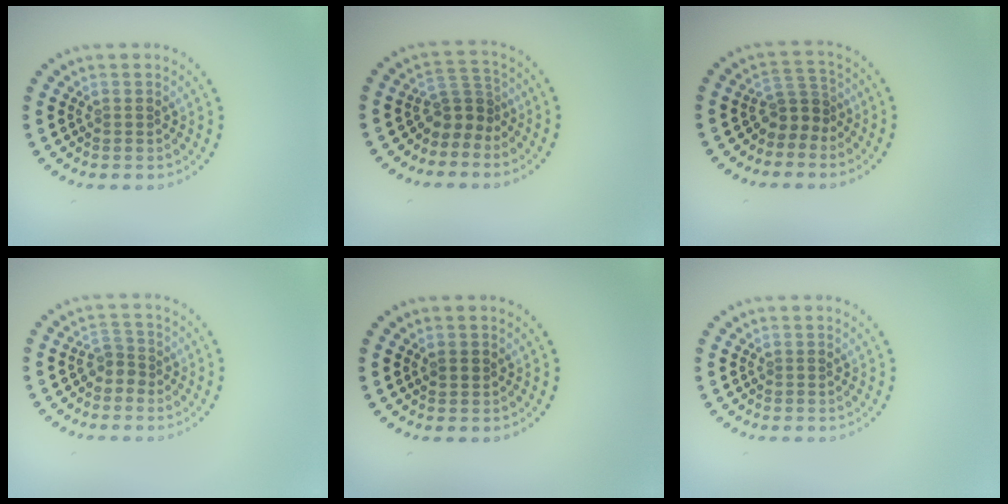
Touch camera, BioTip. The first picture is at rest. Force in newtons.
{"total": 2.7, "press": 1.8, "slide": 2.0}
{"total": 2.4, "press": 1.8, "slide": 1.6}
{"total": 1.8, "press": 1.1, "slide": 1.3}
{"total": 0.9, "press": 0.8, "slide": 0.3}
{"total": 0.0}